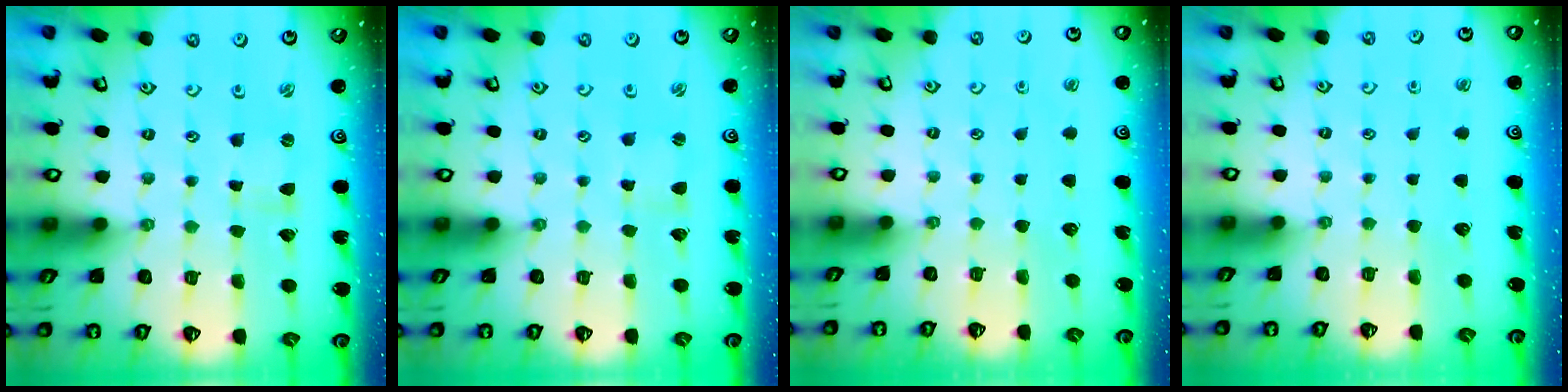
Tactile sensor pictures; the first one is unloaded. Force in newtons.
{"total": 0.7, "press": 0.7, "slide": 0.2}
{"total": 0.0}
{"total": 0.0}